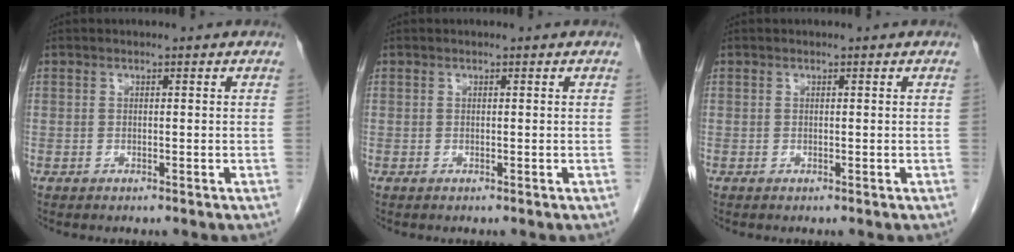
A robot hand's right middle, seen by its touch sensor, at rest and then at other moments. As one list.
[{"total": 0.0}, {"total": 0.0}]